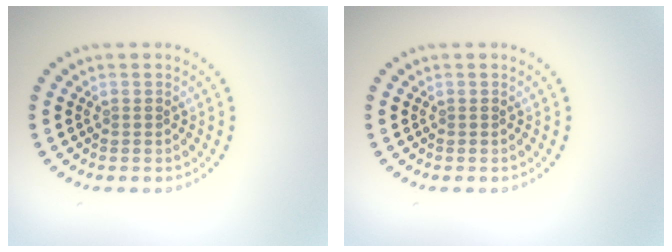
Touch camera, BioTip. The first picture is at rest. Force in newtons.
{"total": 0.0}